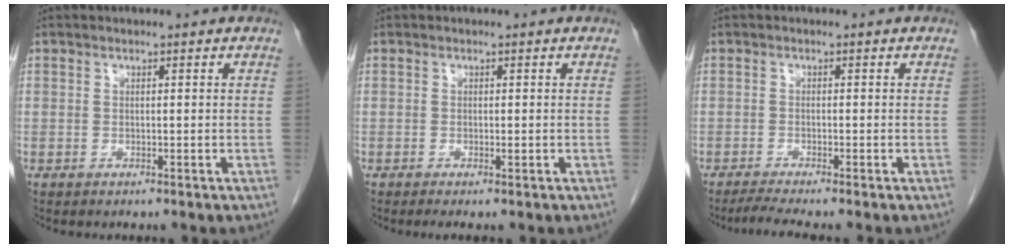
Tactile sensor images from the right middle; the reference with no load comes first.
{"total": 0.7, "force": [-0.3, 0.0, 0.7], "torque": [-0.016, -0.004, -0.004]}
{"total": 3.0, "force": [-2.5, -0.7, 1.6], "torque": [-0.036, -0.012, -0.050]}